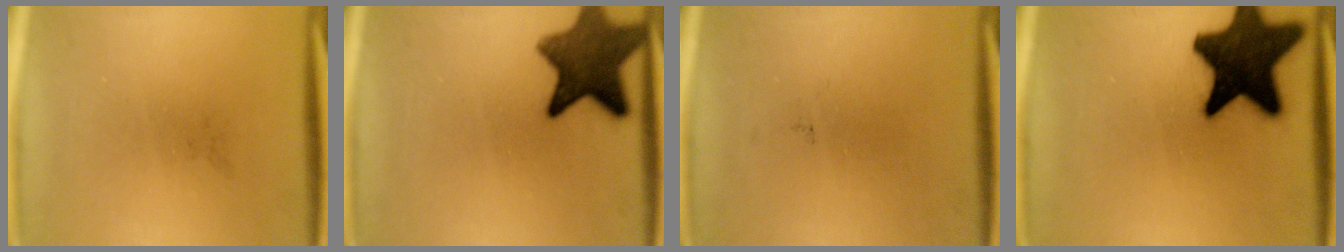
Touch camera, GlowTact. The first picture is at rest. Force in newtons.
{"total": 11.3}
{"total": 0.0}
{"total": 17.5}